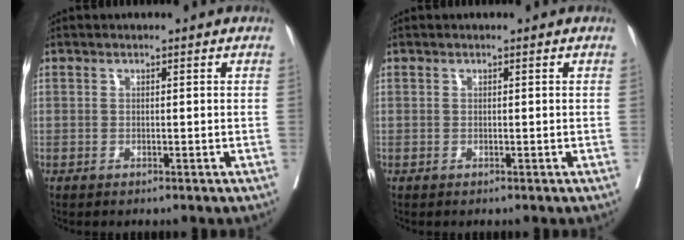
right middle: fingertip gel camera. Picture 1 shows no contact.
{"total": 0.0}